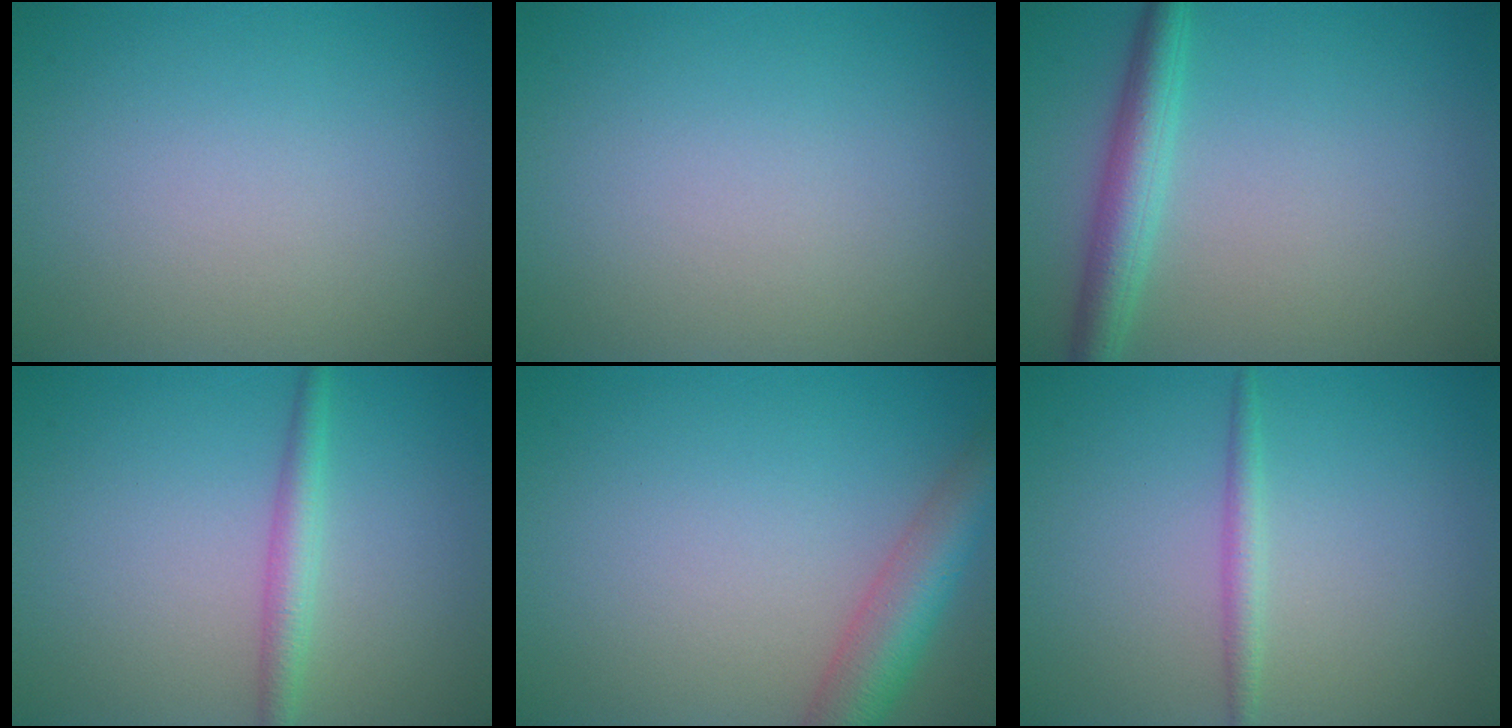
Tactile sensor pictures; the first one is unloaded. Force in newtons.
{"total": 0.0}
{"total": 3.6, "press": 3.6, "slide": 0.1}
{"total": 2.2, "press": 2.2, "slide": 0.1}
{"total": 5.0, "press": 5.0, "slide": 0.2}
{"total": 1.5, "press": 1.5, "slide": 0.1}